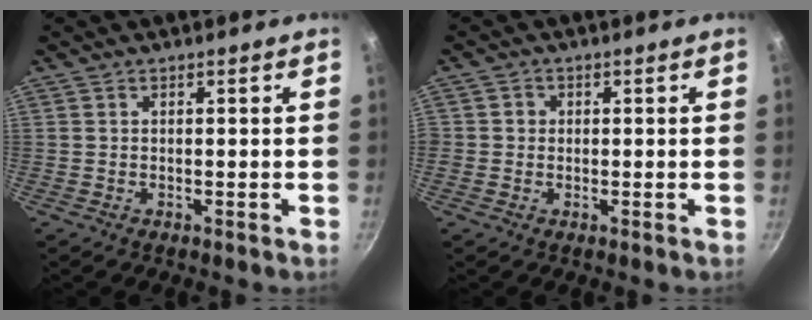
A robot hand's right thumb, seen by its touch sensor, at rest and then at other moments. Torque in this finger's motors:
{"motor_torque": [-0.45, 0.49, 0.05, 0.37, 0.04]}